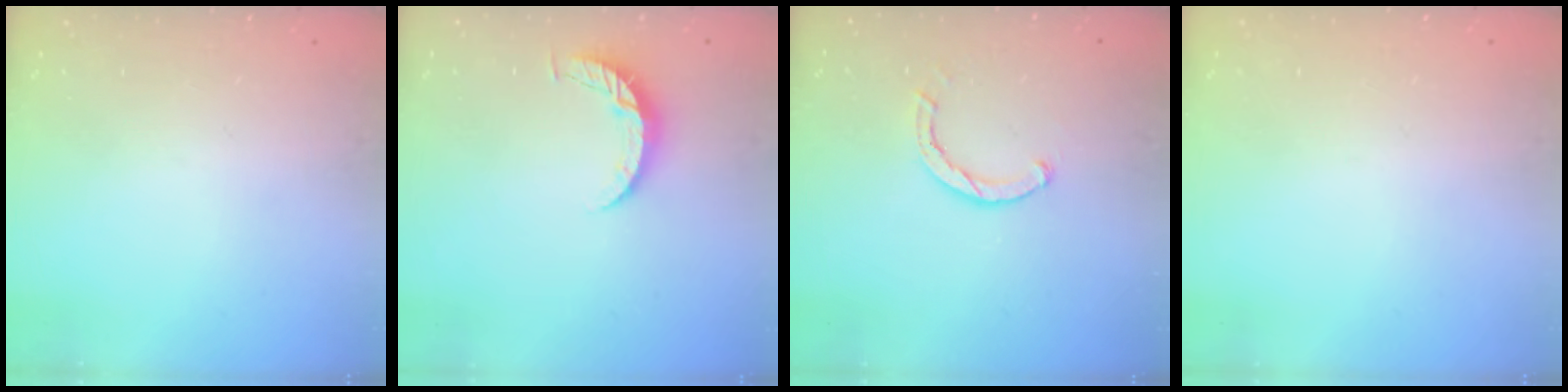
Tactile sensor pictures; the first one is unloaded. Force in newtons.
{"total": 6.1, "press": 6.0, "slide": 0.6}
{"total": 2.5, "press": 2.5, "slide": 0.1}
{"total": 2.4, "press": 2.4, "slide": 0.2}